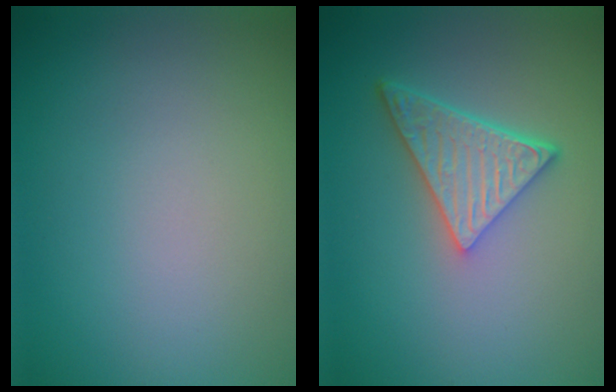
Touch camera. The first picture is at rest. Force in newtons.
{"total": 5.3, "press": 3.9, "slide": 3.6}